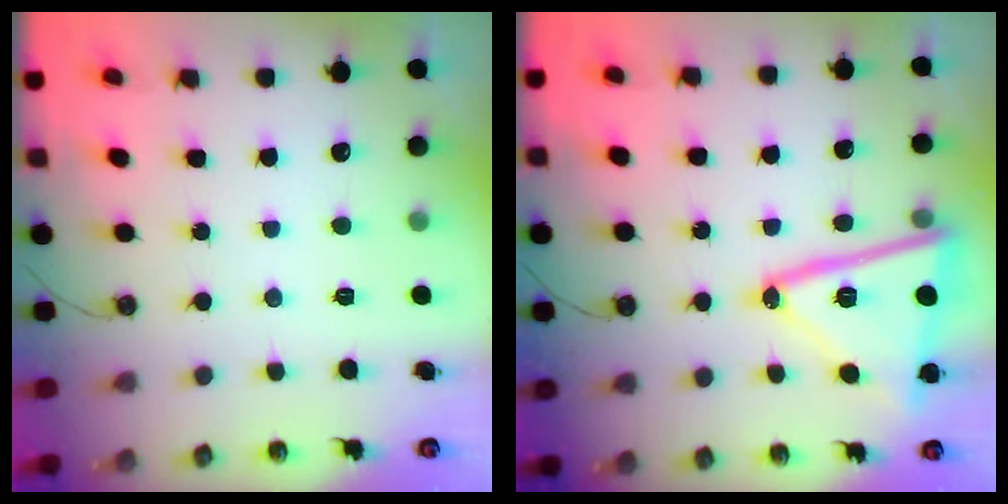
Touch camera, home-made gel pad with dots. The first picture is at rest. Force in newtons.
{"total": 20.6, "press": 20.6, "slide": 1.2}